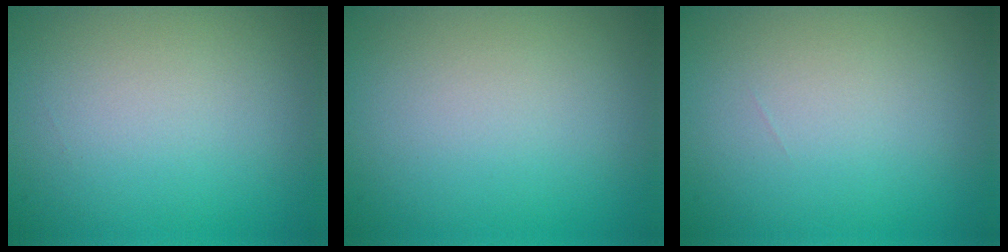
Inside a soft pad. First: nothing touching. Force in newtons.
{"total": 0.0}
{"total": 0.0}